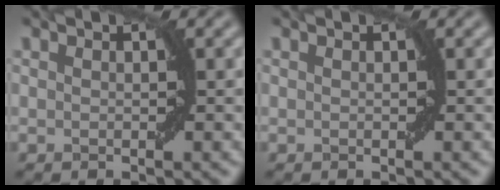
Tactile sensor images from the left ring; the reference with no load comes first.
{"total": 0.0}